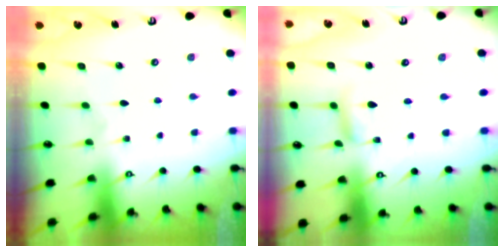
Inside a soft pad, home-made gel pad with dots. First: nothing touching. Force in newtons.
{"total": 5.5, "press": 5.5, "slide": 0.4}